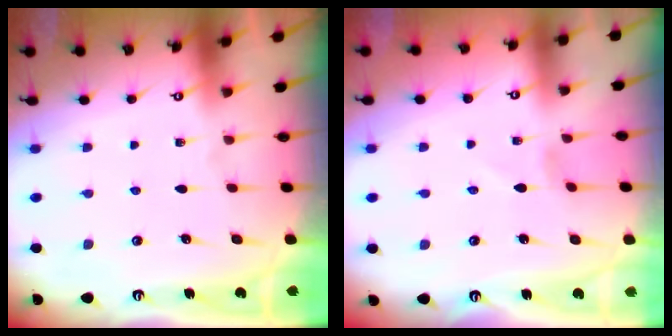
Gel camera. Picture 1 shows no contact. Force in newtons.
{"total": 0.0}